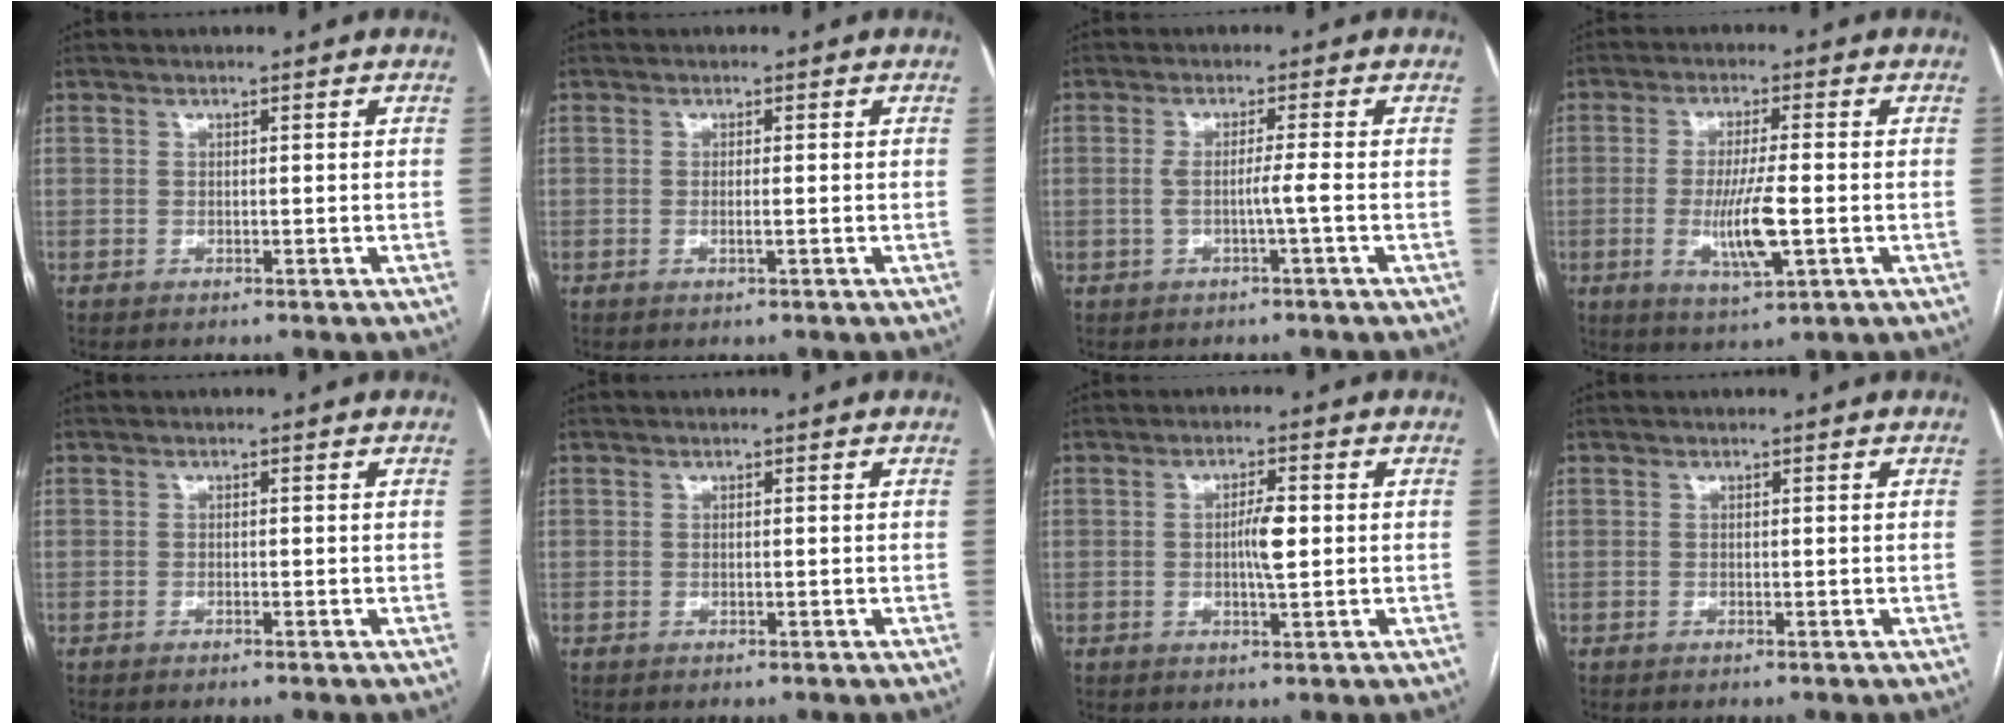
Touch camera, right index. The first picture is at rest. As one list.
[{"total": 1.1, "force": [-0.3, -0.1, 1.0], "torque": [-0.021, -0.003, -0.004]}, {"total": 2.7, "force": [-0.7, -0.8, 2.5], "torque": [-0.043, 0.000, -0.013]}, {"total": 8.1, "force": [-1.6, 0.9, 7.8], "torque": [-0.149, -0.016, -0.028]}, {"total": 0.5, "force": [-0.4, 0.0, 0.3], "torque": [-0.009, -0.001, -0.007]}, {"total": 0.0}, {"total": 3.9, "force": [0.1, 0.6, 3.9], "torque": [-0.067, 0.001, 0.001]}, {"total": 0.0}]